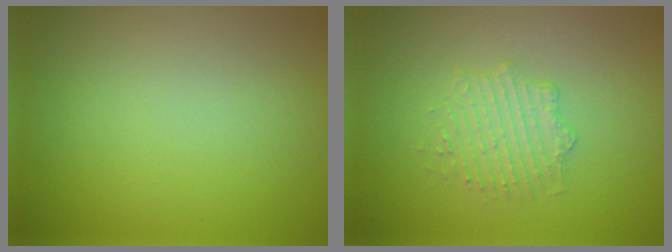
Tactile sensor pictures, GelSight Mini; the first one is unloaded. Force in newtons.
{"total": 1.9, "press": 1.4, "slide": 1.4}